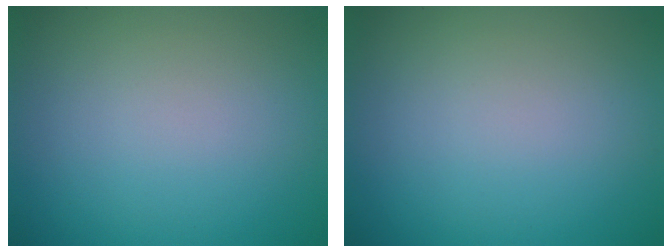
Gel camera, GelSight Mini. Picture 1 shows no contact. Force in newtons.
{"total": 0.0}